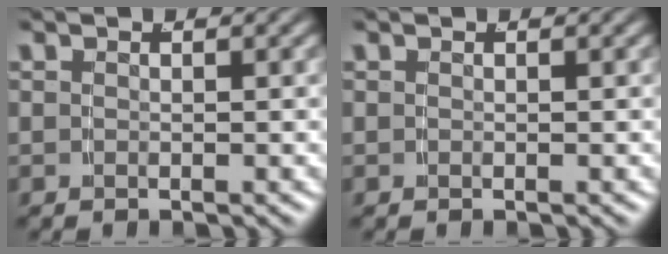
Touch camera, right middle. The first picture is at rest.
{"total": 0.0}